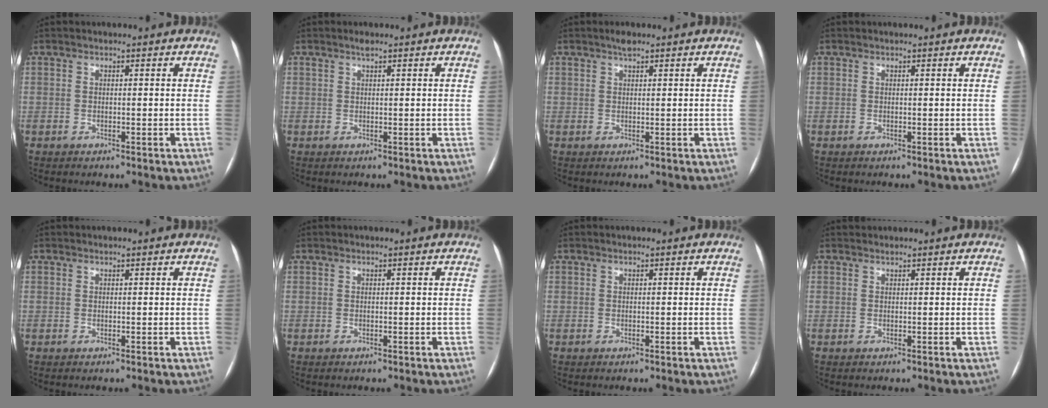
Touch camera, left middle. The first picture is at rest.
{"total": 0.9, "force": [0.7, 0.0, 0.6], "torque": [-0.012, 0.005, 0.014]}
{"total": 1.5, "force": [1.1, 0.3, 0.9], "torque": [-0.018, 0.006, 0.021]}
{"total": 0.0}
{"total": 0.0}
{"total": 0.0}
{"total": 0.0}
{"total": 0.7, "force": [0.7, 0.1, 0.0], "torque": [-0.006, 0.013, 0.016]}